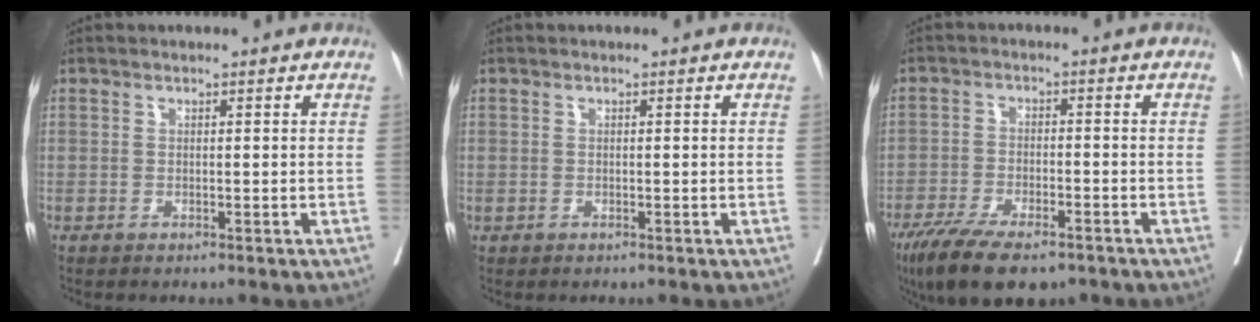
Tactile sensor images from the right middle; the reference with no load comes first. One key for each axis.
{"total": 0.0}
{"total": 11.8, "fx": -8.4, "fy": 3.9, "fz": 7.3, "tx": -0.123, "ty": -0.017, "tz": -0.135}